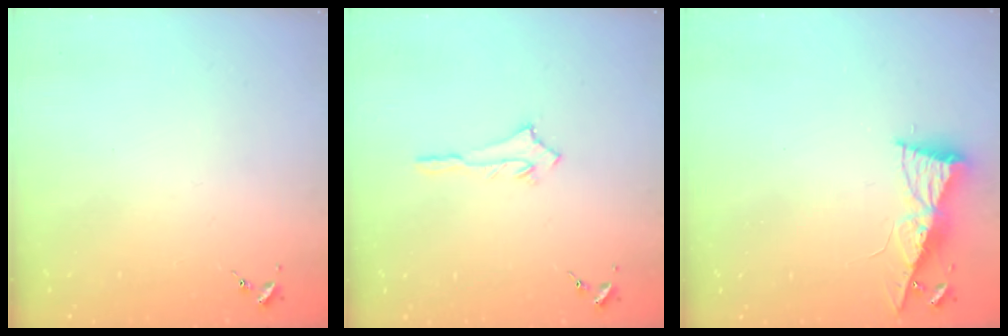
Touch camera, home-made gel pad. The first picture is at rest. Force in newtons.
{"total": 2.8, "press": 2.8, "slide": 0.4}
{"total": 8.3, "press": 8.3, "slide": 0.7}